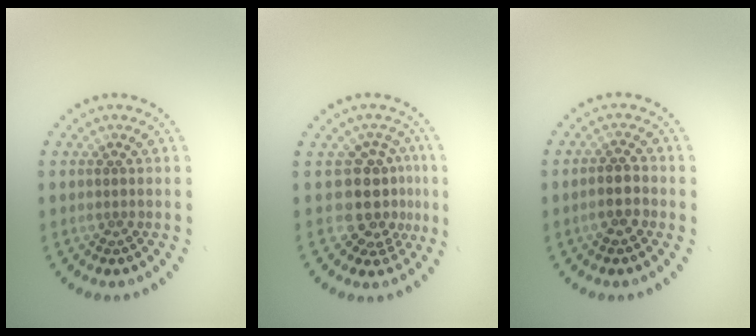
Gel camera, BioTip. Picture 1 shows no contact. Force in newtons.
{"total": 4.1, "press": 3.3, "slide": 2.5}
{"total": 2.2, "press": 2.1, "slide": 0.8}